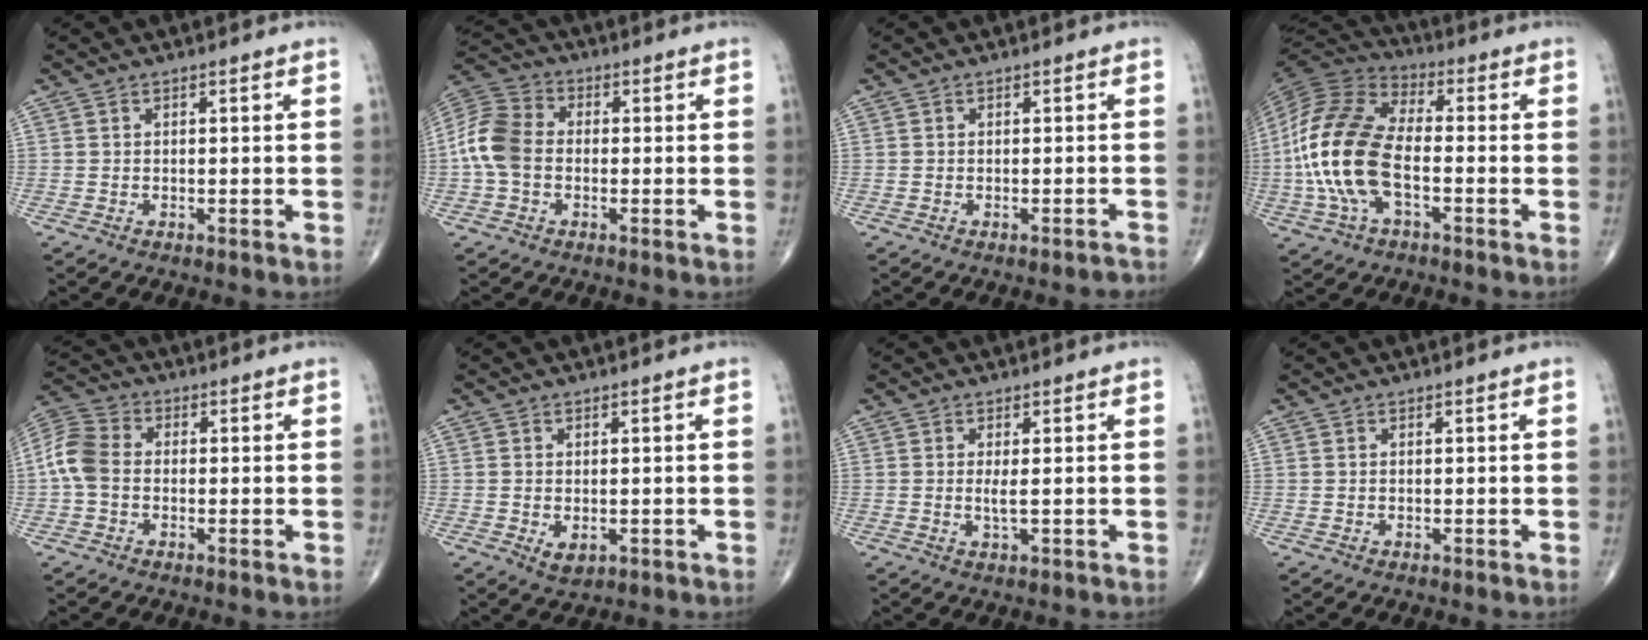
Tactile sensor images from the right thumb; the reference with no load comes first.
{"total": 9.5, "force": [-1.2, 7.0, 6.3], "torque": [-0.125, 0.028, -0.036]}
{"total": 1.1, "force": [-1.0, 0.0, 0.5], "torque": [-0.010, 0.010, -0.010]}
{"total": 18.0, "force": [-3.1, 9.5, 14.9], "torque": [-0.312, 0.027, -0.063]}
{"total": 7.5, "force": [-0.8, 5.5, 5.1], "torque": [-0.102, 0.020, -0.029]}
{"total": 2.7, "force": [-0.6, 1.8, 1.9], "torque": [-0.025, -0.002, 0.000]}
{"total": 1.8, "force": [0.1, 0.2, 1.8], "torque": [-0.039, -0.004, 0.005]}
{"total": 0.0}